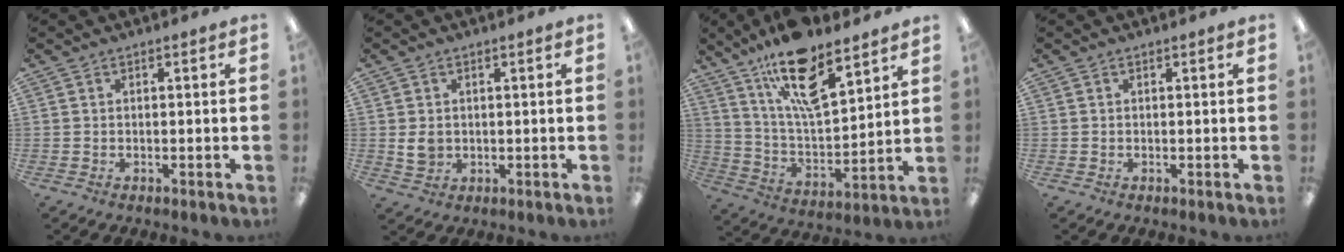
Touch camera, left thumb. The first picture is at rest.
{"total": 3.6, "force": [0.5, 3.0, 1.9], "torque": [-0.034, -0.003, 0.009]}
{"total": 18.0, "force": [12.4, 6.5, 11.2], "torque": [-0.197, -0.062, 0.211]}
{"total": 0.0}